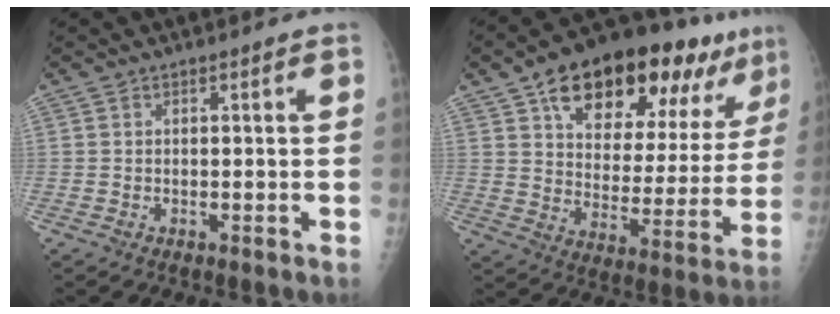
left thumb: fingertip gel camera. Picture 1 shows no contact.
{"total": 25.9, "force": [15.8, 12.0, 16.6], "torque": [-0.202, -0.023, 0.237]}